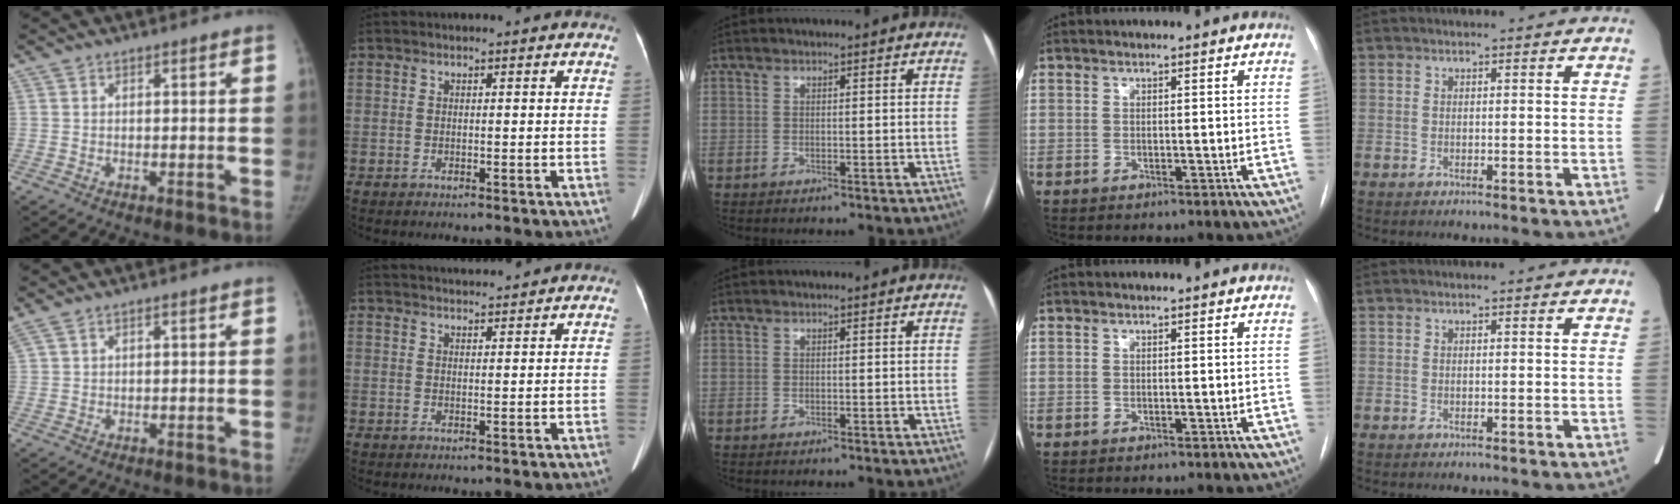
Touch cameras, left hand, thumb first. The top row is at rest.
{"thumb": {"total": 3.4, "force": [2.4, 1.1, 2.1], "torque": [-0.064, 0.015, 0.061]}, "index": {"total": 3.6, "force": [3.5, -0.1, 0.4], "torque": [-0.013, 0.018, 0.053]}}